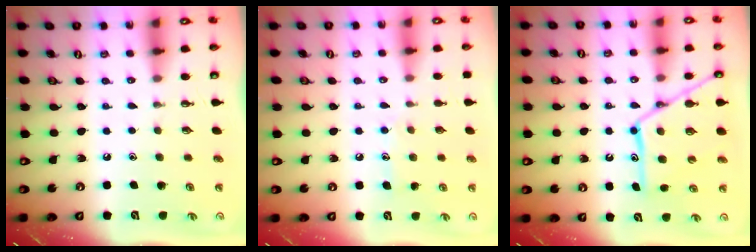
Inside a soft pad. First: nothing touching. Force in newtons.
{"total": 6.8, "press": 6.8, "slide": 0.3}
{"total": 16.8, "press": 16.8, "slide": 1.4}